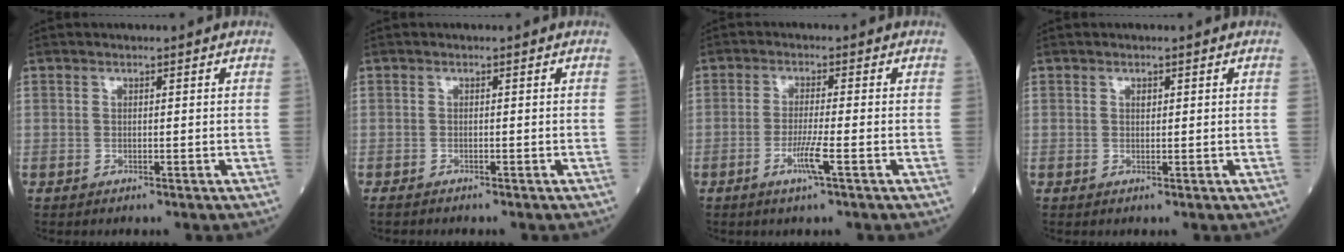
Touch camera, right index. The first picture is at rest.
{"total": 1.0, "force": [-0.9, 0.1, 0.4], "torque": [-0.013, -0.003, -0.014]}
{"total": 4.1, "force": [-1.7, -0.4, 3.7], "torque": [-0.074, -0.009, -0.036]}
{"total": 0.6, "force": [0.3, 0.4, 0.4], "torque": [-0.008, 0.000, 0.004]}